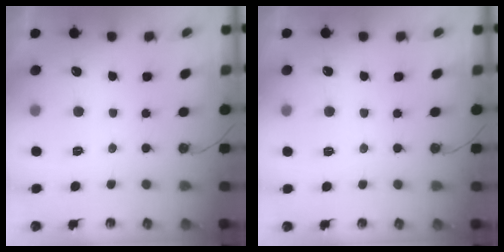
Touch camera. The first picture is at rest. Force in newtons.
{"total": 3.0, "press": 3.0, "slide": 0.4}